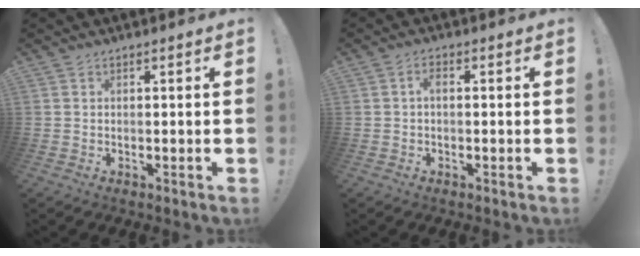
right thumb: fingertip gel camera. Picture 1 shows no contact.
{"total": 1.9, "force": [-0.4, 0.8, 1.7], "torque": [-0.035, 0.009, -0.008]}